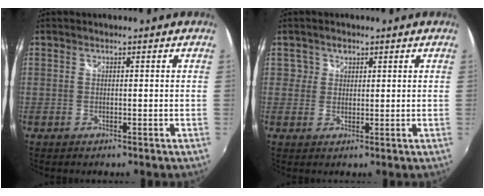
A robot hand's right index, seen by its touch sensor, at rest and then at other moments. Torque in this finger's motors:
{"motor_torque": [0.00, 0.01, 0.06, 0.00]}